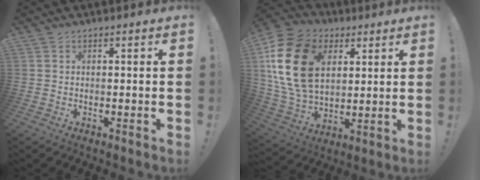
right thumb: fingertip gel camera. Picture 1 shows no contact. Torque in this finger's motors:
{"motor_torque": [1.91, 3.09, 2.11, 0.51, 0.74]}